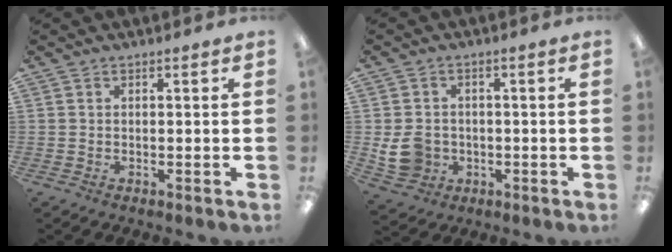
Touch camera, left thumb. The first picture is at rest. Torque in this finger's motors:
{"motor_torque": [-0.17, 0.22, 0.15, 0.05, 0.02]}